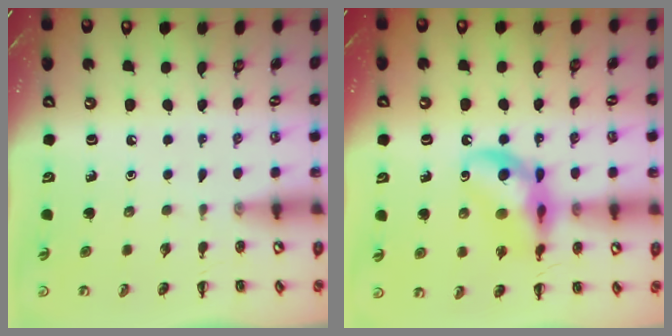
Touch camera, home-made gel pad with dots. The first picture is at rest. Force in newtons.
{"total": 13.2, "press": 12.9, "slide": 2.6}